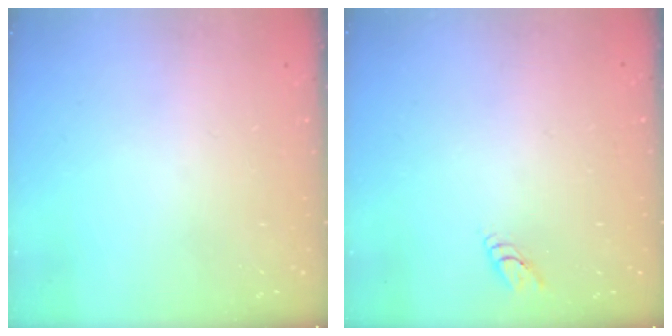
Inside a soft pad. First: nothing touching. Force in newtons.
{"total": 2.6, "press": 2.6, "slide": 0.3}